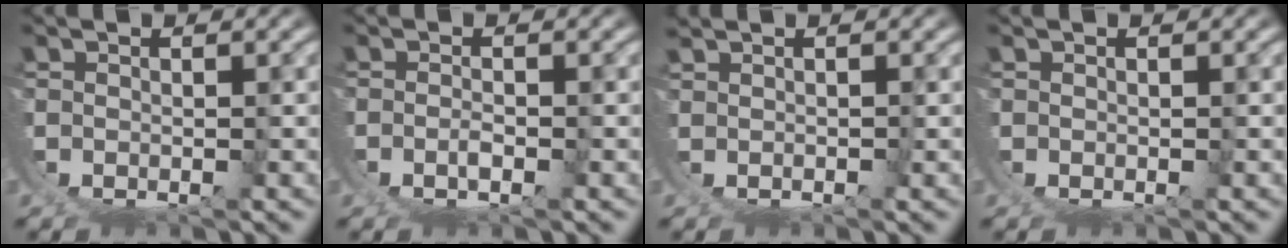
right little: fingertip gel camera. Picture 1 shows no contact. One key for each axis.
{"total": 1.4, "fx": 0.3, "fy": 0.5, "fz": 1.3, "tx": -0.023, "ty": -0.001, "tz": 0.006}
{"total": 0.8, "fx": 0.1, "fy": -0.4, "fz": -0.6, "tx": 0.018, "ty": 0.004, "tz": 0.003}
{"total": 0.0}